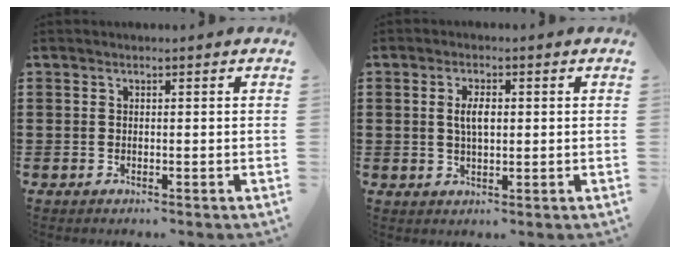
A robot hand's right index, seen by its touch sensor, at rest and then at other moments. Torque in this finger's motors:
{"motor_torque": [0.54, 0.45, 0.41, 0.07]}